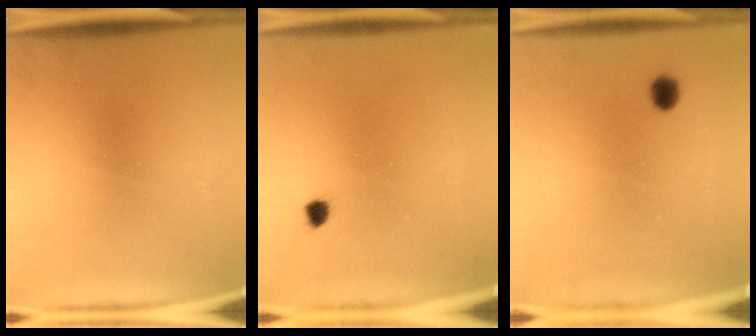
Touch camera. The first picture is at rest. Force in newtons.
{"total": 1.2}
{"total": 2.7}